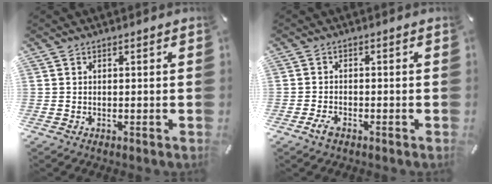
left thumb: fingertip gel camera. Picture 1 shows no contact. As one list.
[{"total": 2.6, "force": [-1.6, 1.3, 1.5], "torque": [-0.042, 0.001, -0.034]}]